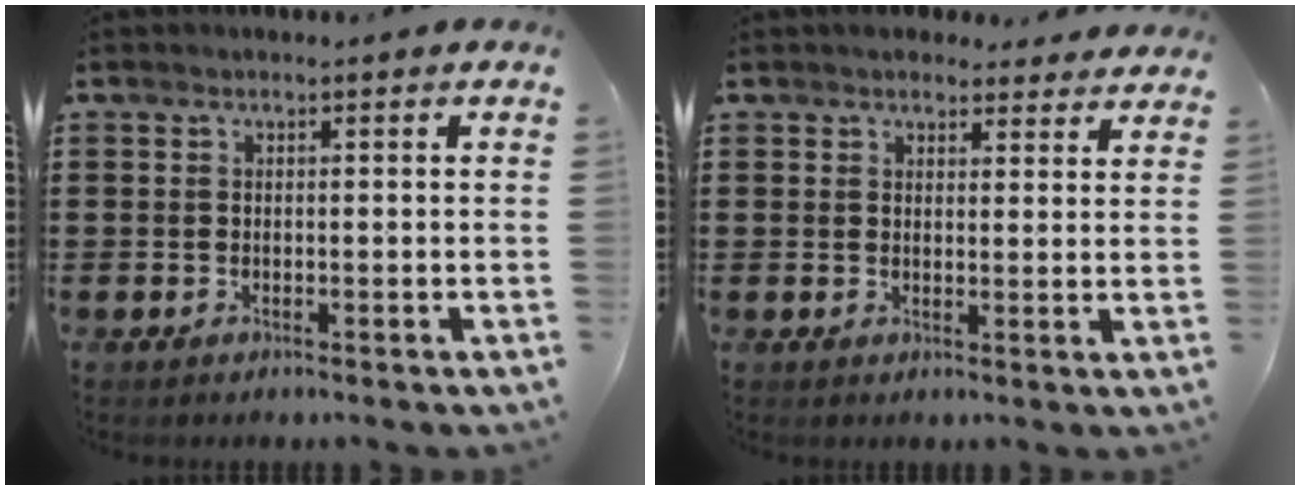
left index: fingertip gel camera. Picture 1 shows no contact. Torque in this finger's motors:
{"motor_torque": [2.14, 0.00, 0.55, 0.03]}